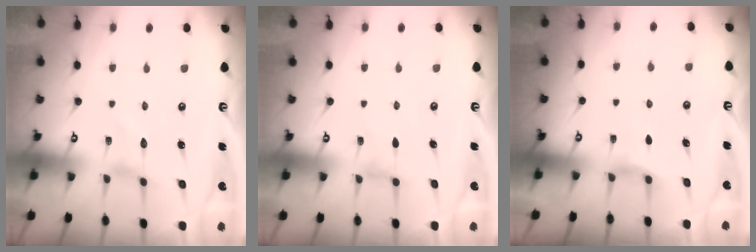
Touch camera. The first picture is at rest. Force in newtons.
{"total": 1.0, "press": 1.0, "slide": 0.3}
{"total": 2.6, "press": 2.5, "slide": 0.4}